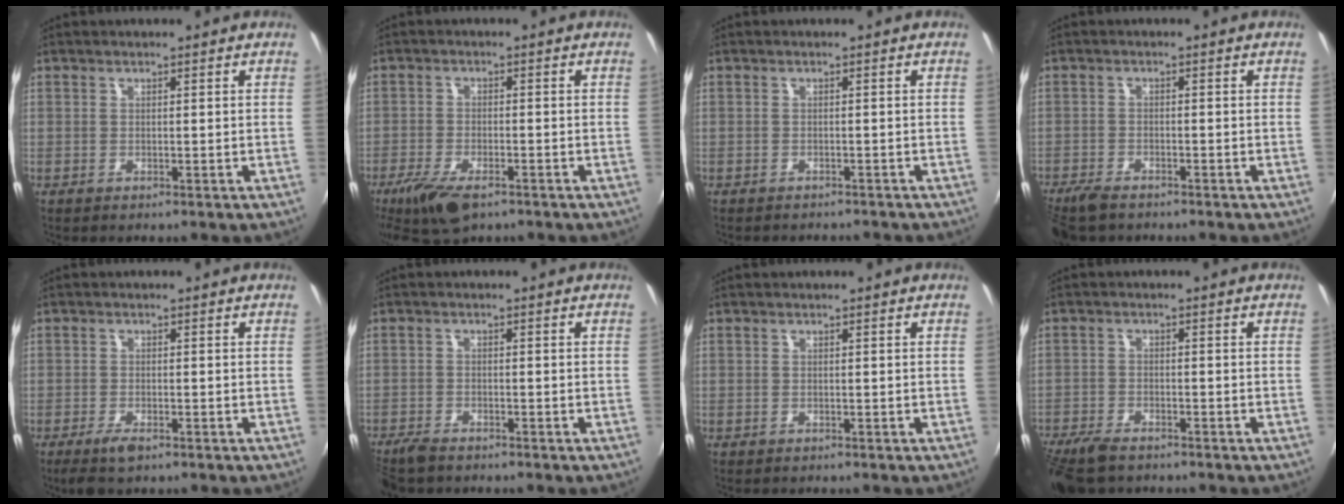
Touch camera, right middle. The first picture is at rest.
{"total": 9.1, "force": [-5.9, 3.6, 5.9], "torque": [-0.139, -0.025, -0.107]}
{"total": 2.3, "force": [-2.3, 0.1, 0.5], "torque": [-0.009, -0.010, -0.031]}
{"total": 5.5, "force": [-4.6, 1.8, 2.5], "torque": [-0.073, -0.020, -0.089]}
{"total": 3.5, "force": [-2.3, 1.3, 2.2], "torque": [-0.054, -0.009, -0.045]}
{"total": 4.4, "force": [-3.8, 1.2, 1.8], "torque": [-0.052, -0.016, -0.075]}
{"total": 0.8, "force": [0.2, -0.7, -0.3], "torque": [0.011, -0.003, 0.001]}
{"total": 8.4, "force": [-6.8, 2.9, 4.0], "torque": [-0.106, -0.026, -0.128]}